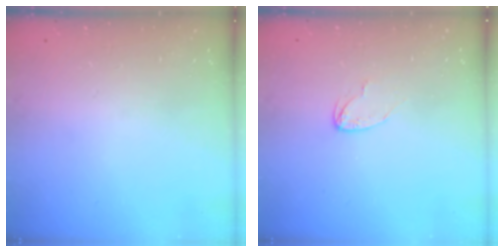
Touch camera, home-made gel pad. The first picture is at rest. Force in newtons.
{"total": 3.6, "press": 3.6, "slide": 0.2}